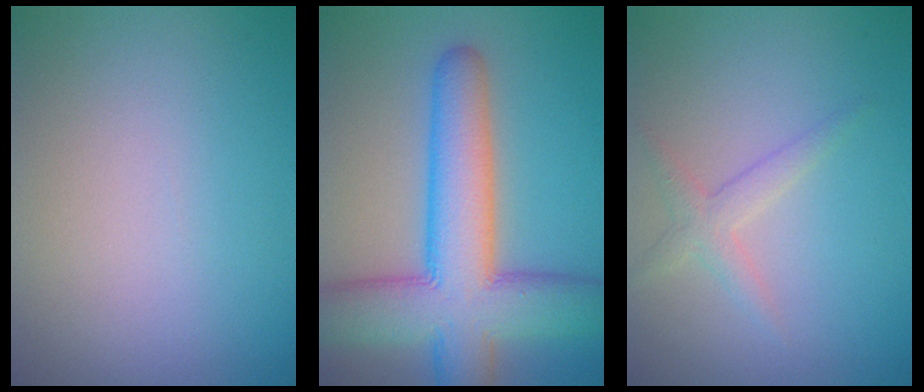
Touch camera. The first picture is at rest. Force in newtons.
{"total": 10.6, "press": 10.6, "slide": 0.6}
{"total": 1.8, "press": 1.8, "slide": 0.1}